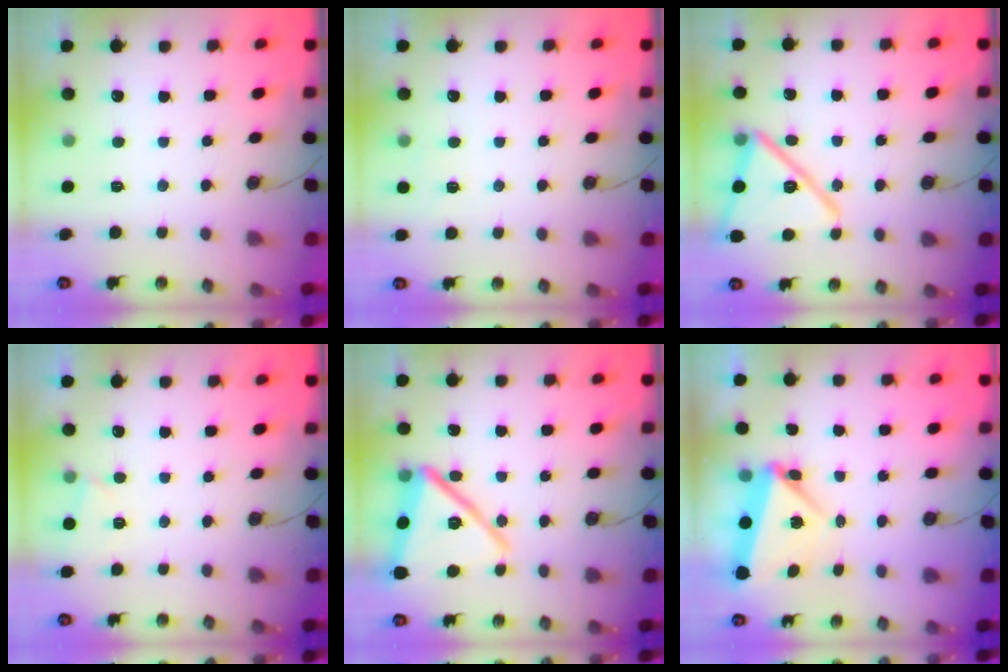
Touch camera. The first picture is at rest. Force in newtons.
{"total": 2.9, "press": 2.9, "slide": 0.2}
{"total": 18.4, "press": 18.3, "slide": 1.1}
{"total": 2.0, "press": 1.9, "slide": 0.3}
{"total": 20.2, "press": 19.7, "slide": 4.7}
{"total": 7.3, "press": 4.7, "slide": 5.6}